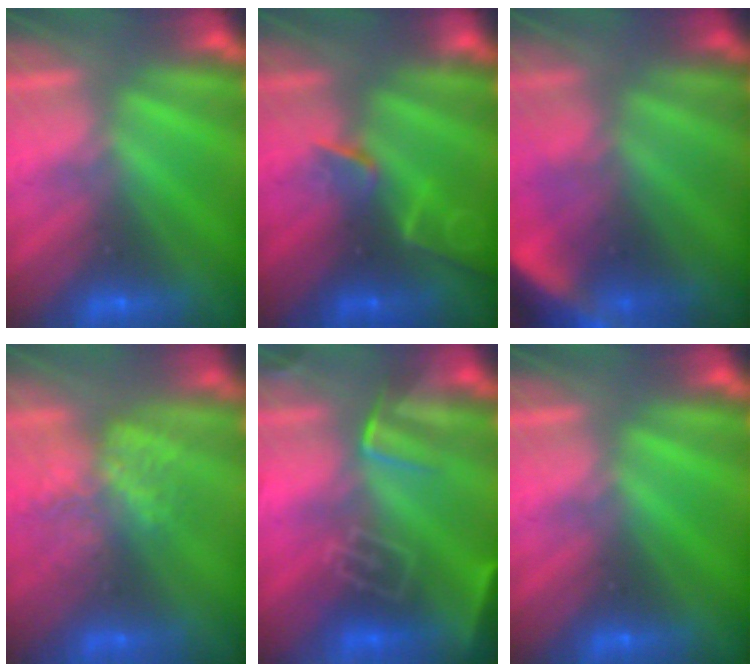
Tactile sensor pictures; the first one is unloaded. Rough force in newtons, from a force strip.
{"total": 2.1}
{"total": 3.8}
{"total": 6.9}
{"total": 8.1}
{"total": 0.0}